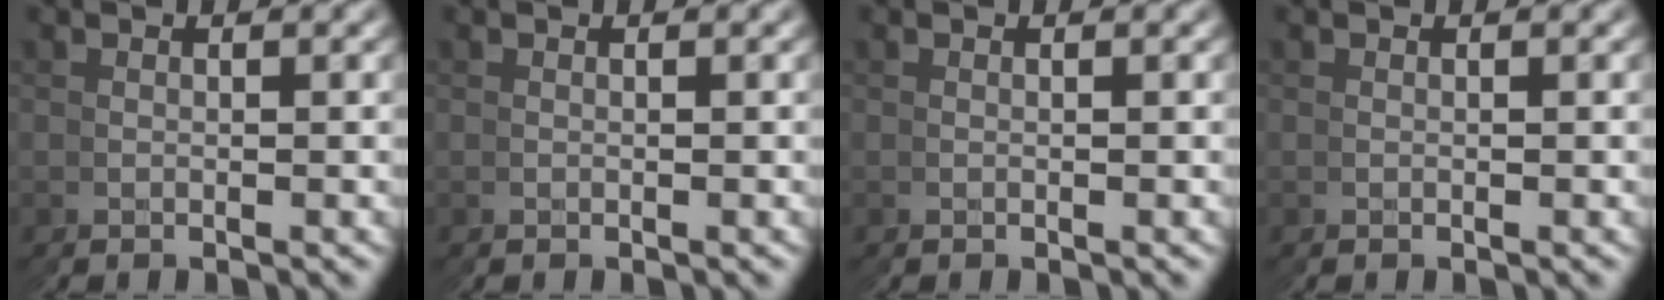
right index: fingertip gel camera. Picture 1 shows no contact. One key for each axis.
{"total": 0.0}
{"total": 0.0}
{"total": 0.0}